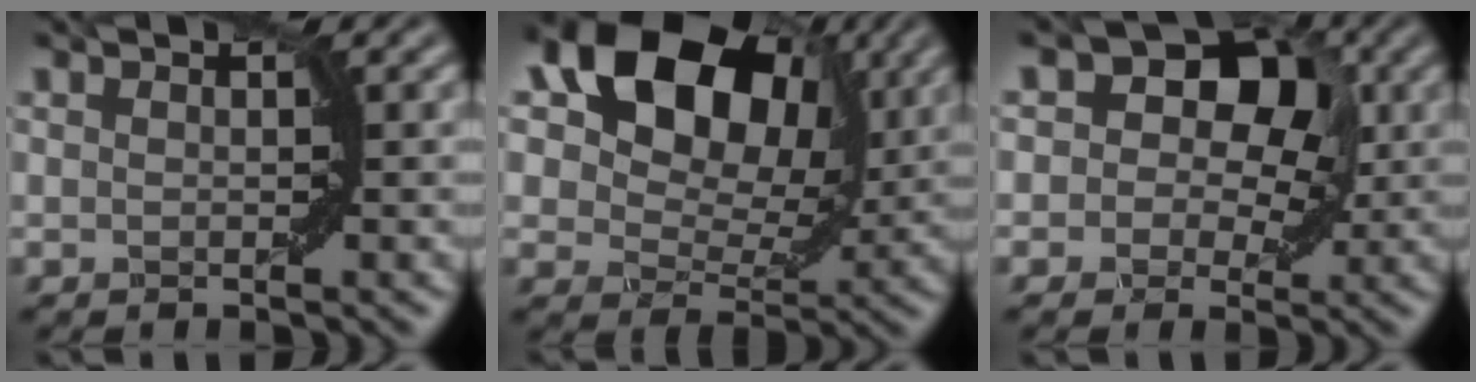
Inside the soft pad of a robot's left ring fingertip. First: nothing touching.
{"total": 12.9, "force": [5.4, 8.2, 8.3], "torque": [-0.129, 0.020, 0.085]}
{"total": 8.9, "force": [2.4, 6.8, 5.2], "torque": [-0.023, 0.040, -0.011]}